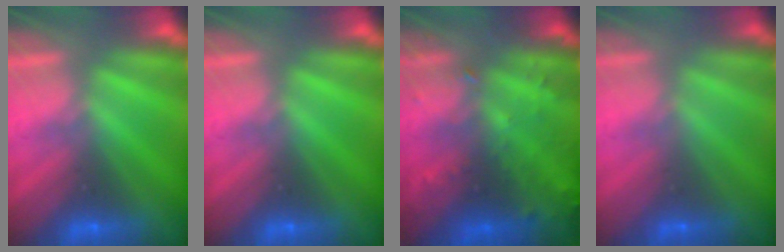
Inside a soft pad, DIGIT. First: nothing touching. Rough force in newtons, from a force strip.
{"total": 0.0}
{"total": 7.8}
{"total": 2.0}